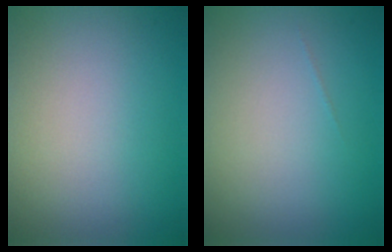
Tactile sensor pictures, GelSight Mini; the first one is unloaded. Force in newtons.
{"total": 0.0}